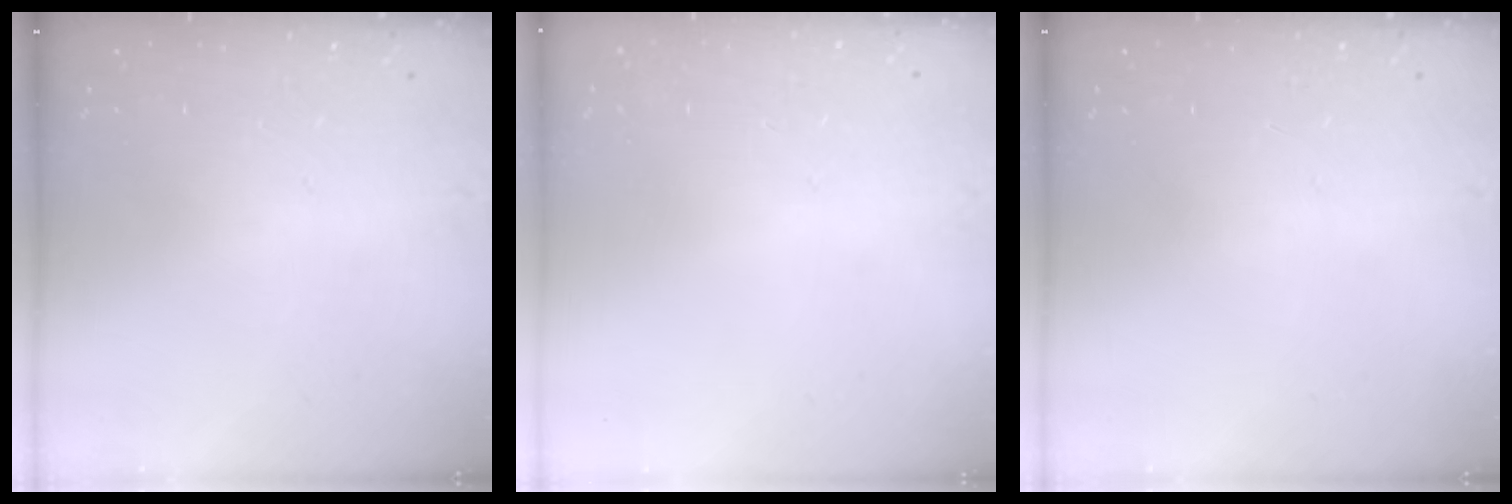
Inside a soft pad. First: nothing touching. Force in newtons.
{"total": 0.6, "press": 0.6, "slide": 0.1}
{"total": 0.0}